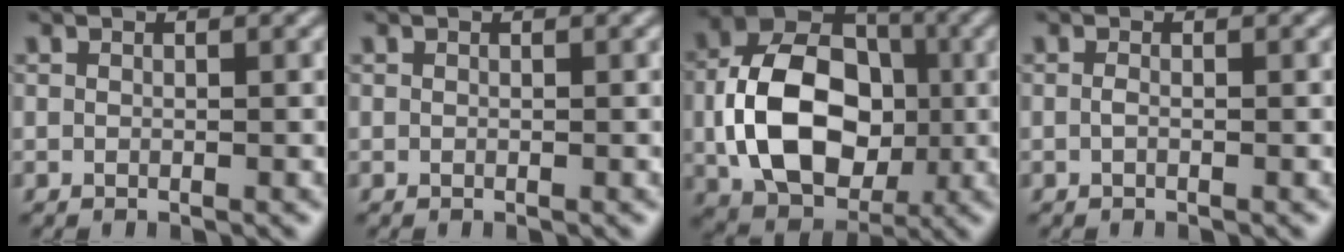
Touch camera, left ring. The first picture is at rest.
{"total": 0.0}
{"total": 11.6, "force": [-1.0, 8.4, 8.0], "torque": [-0.147, 0.002, -0.018]}
{"total": 0.6, "force": [-0.2, 0.1, 0.5], "torque": [-0.013, -0.001, -0.005]}